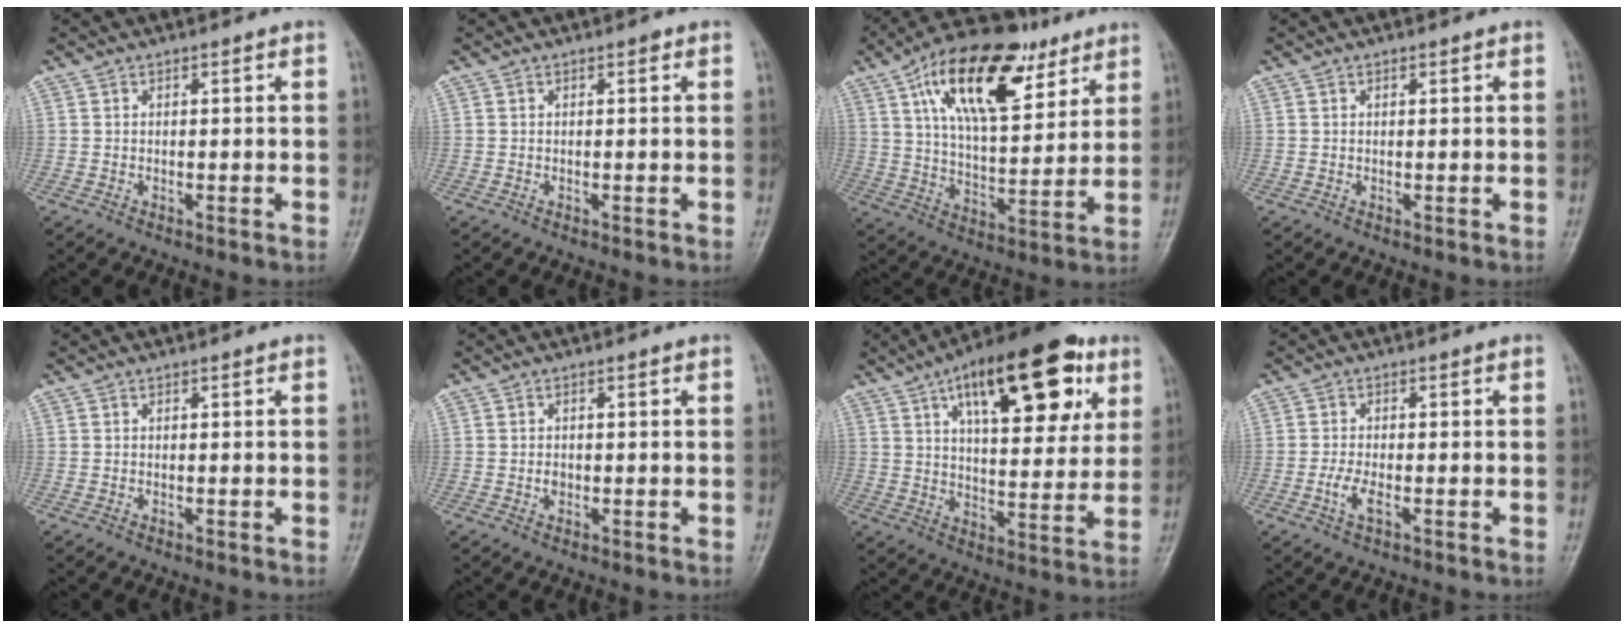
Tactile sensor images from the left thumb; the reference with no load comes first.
{"total": 0.6, "force": [0.3, 0.3, 0.4], "torque": [-0.003, 0.001, 0.001]}
{"total": 22.6, "force": [11.2, 10.6, 16.4], "torque": [-0.241, -0.024, 0.191]}
{"total": 0.6, "force": [0.3, 0.3, 0.3], "torque": [-0.003, -0.001, 0.003]}
{"total": 0.0}
{"total": 1.4, "force": [-0.2, 1.1, 0.8], "torque": [-0.007, 0.002, -0.003]}
{"total": 23.7, "force": [11.0, 10.1, 18.4], "torque": [-0.239, -0.017, 0.167]}
{"total": 3.4, "force": [-1.2, 1.4, 2.8], "torque": [-0.062, 0.004, -0.024]}